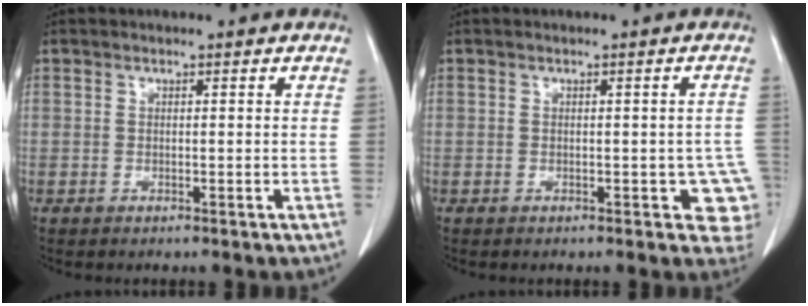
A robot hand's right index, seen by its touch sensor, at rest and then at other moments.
{"total": 4.5, "force": [-1.6, 2.2, 3.6], "torque": [-0.014, 0.011, -0.019]}